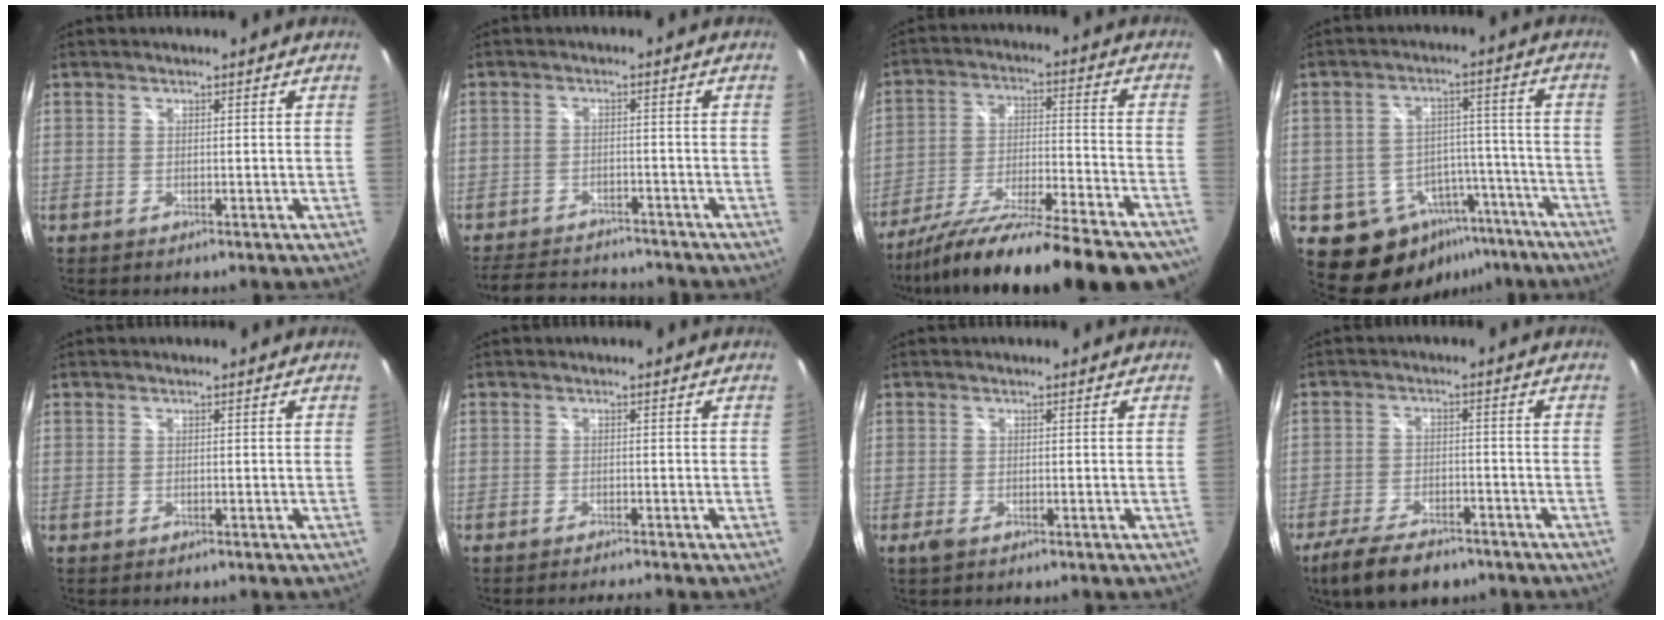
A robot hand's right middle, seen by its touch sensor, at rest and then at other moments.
{"total": 11.0, "force": [-10.0, 3.2, 3.4], "torque": [-0.086, 0.011, -0.146]}
{"total": 26.8, "force": [-22.8, 3.1, 13.8], "torque": [-0.228, -0.072, -0.334]}
{"total": 14.2, "force": [-8.8, 10.1, 4.8], "torque": [-0.088, 0.036, -0.091]}
{"total": 0.0}
{"total": 2.4, "force": [-2.3, -0.2, 0.7], "torque": [-0.018, -0.012, -0.040]}
{"total": 1.3, "force": [-0.7, 0.5, 0.9], "torque": [-0.020, -0.004, -0.012]}
{"total": 11.3, "force": [-8.5, 4.4, 6.0], "torque": [-0.141, -0.019, -0.142]}